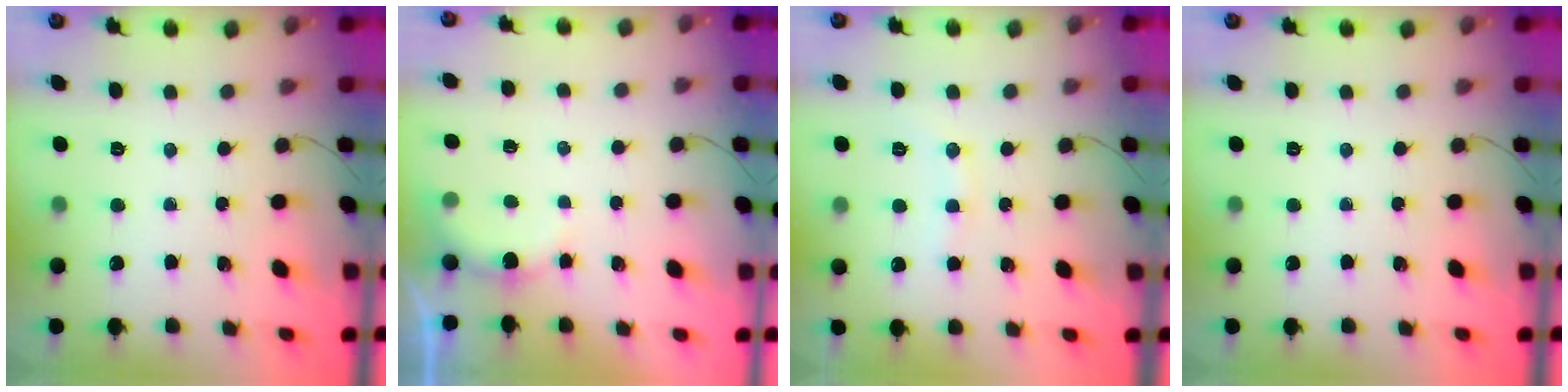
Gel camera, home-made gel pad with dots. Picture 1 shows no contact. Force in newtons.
{"total": 4.5, "press": 4.4, "slide": 0.9}
{"total": 7.3, "press": 7.2, "slide": 1.4}
{"total": 0.0}